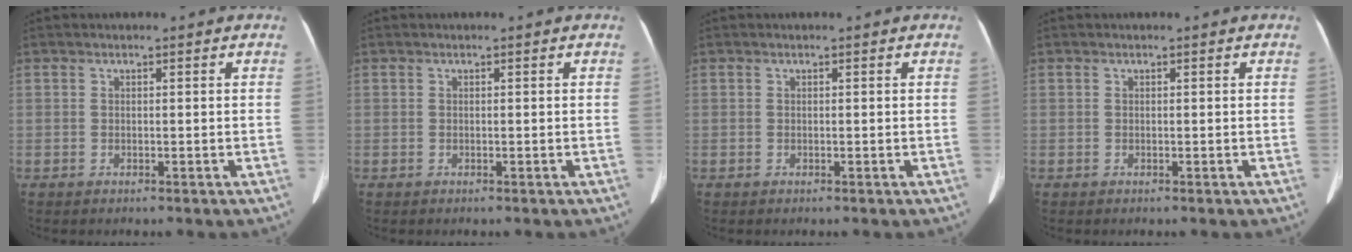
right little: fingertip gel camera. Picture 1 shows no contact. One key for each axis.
{"total": 0.0}
{"total": 0.0}
{"total": 0.0}